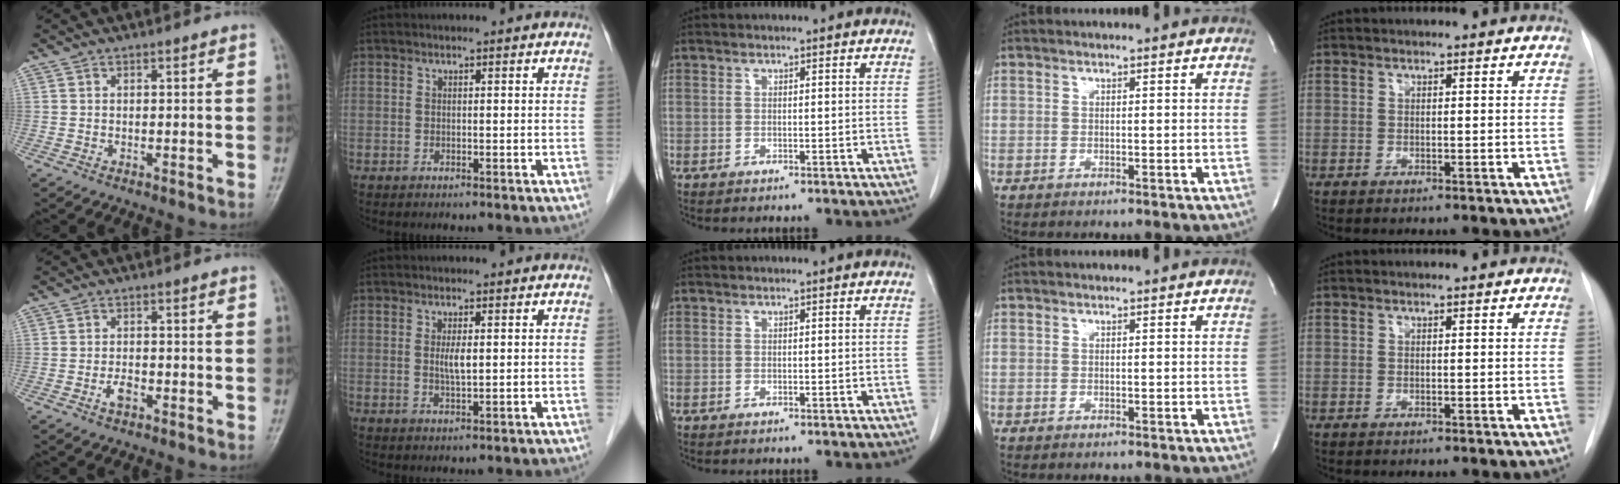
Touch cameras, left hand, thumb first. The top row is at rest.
{"thumb": {"total": 2.5, "force": [-1.2, 1.3, 1.8], "torque": [-0.031, 0.006, -0.024]}, "index": {"total": 2.2, "force": [0.2, 0.4, 2.2], "torque": [-0.044, -0.007, 0.003]}}